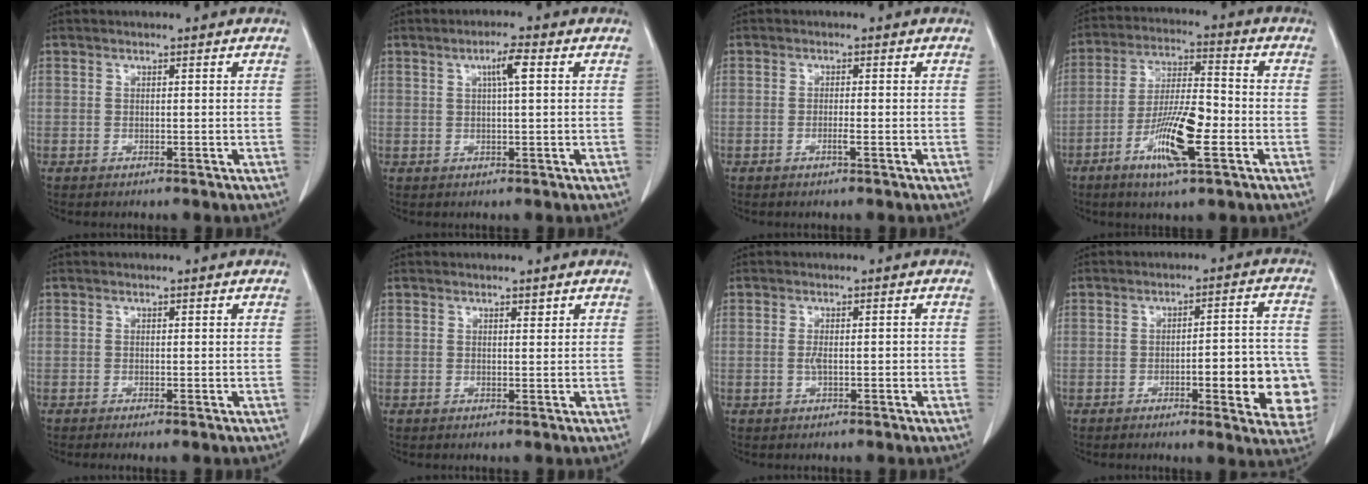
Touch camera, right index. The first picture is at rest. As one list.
[{"total": 3.4, "force": [1.1, 0.3, 3.2], "torque": [-0.056, 0.005, 0.017]}, {"total": 1.3, "force": [-0.6, -0.1, 1.1], "torque": [-0.023, 0.001, -0.010]}, {"total": 11.9, "force": [-4.5, 1.7, 10.8], "torque": [-0.205, -0.008, -0.081]}, {"total": 0.6, "force": [-0.3, -0.1, 0.5], "torque": [-0.012, -0.003, -0.006]}, {"total": 0.6, "force": [0.5, 0.2, 0.3], "torque": [-0.008, -0.006, 0.007]}, {"total": 2.0, "force": [-0.3, 0.6, 1.9], "torque": [-0.036, 0.002, -0.001]}, {"total": 12.1, "force": [-3.4, 2.7, 11.3], "torque": [-0.113, 0.016, -0.038]}]